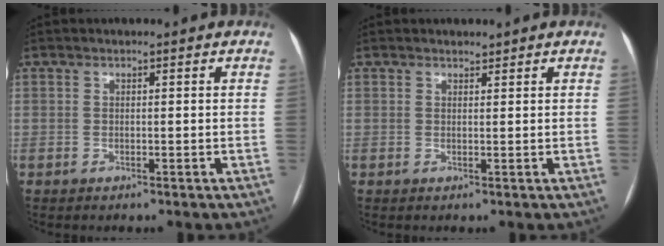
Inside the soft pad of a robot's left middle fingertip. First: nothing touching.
{"total": 0.7, "force": [0.7, 0.2, 0.1], "torque": [-0.010, -0.002, 0.012]}